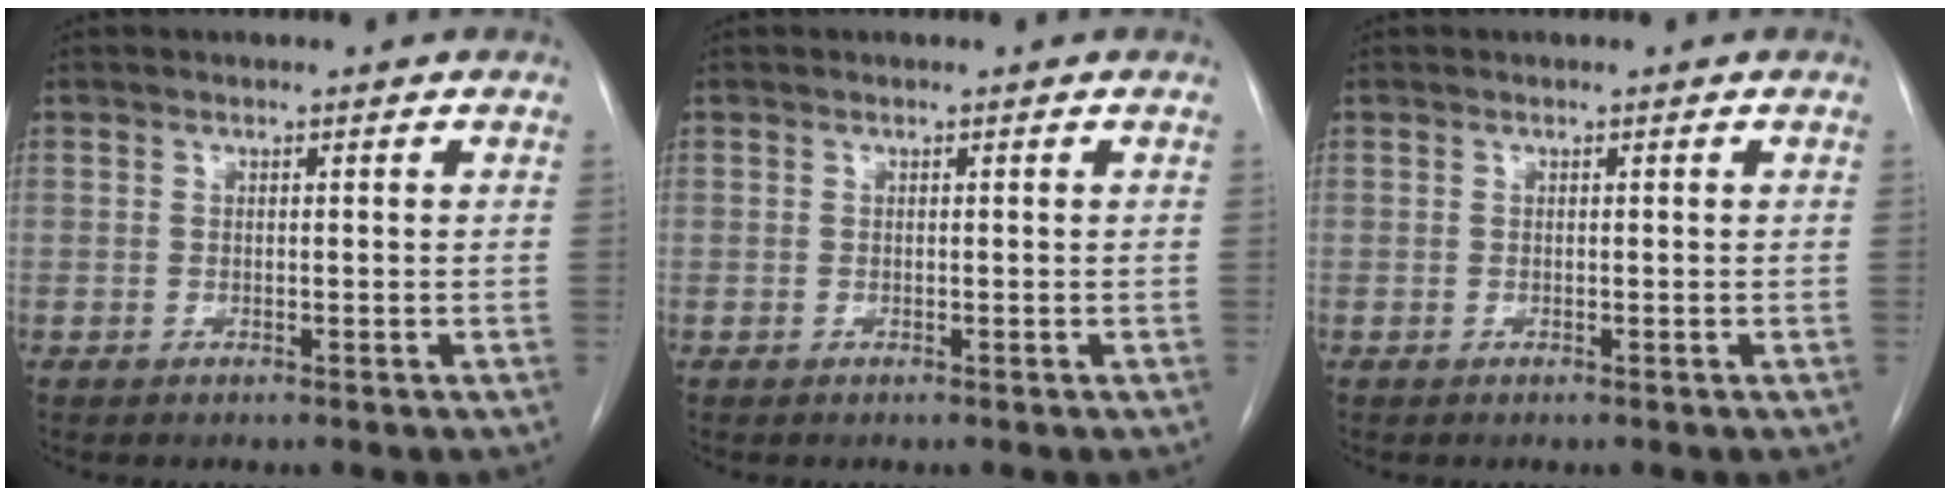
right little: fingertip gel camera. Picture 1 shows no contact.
{"total": 0.0}
{"total": 0.0}